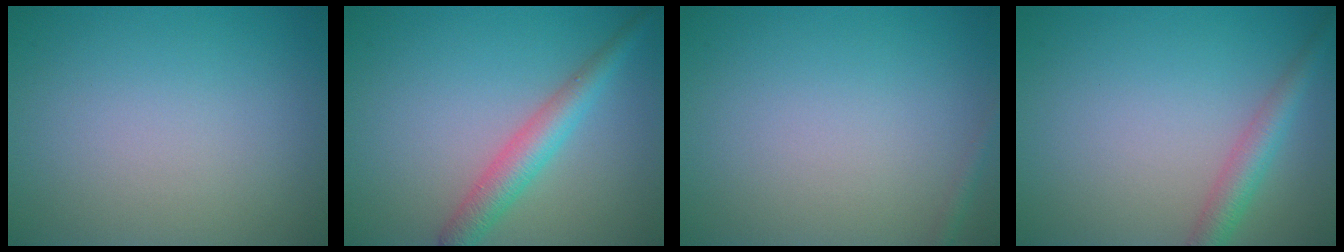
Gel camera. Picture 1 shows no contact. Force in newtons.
{"total": 3.5, "press": 3.5, "slide": 0.1}
{"total": 0.8, "press": 0.8, "slide": 0.1}
{"total": 2.9, "press": 2.9, "slide": 0.0}